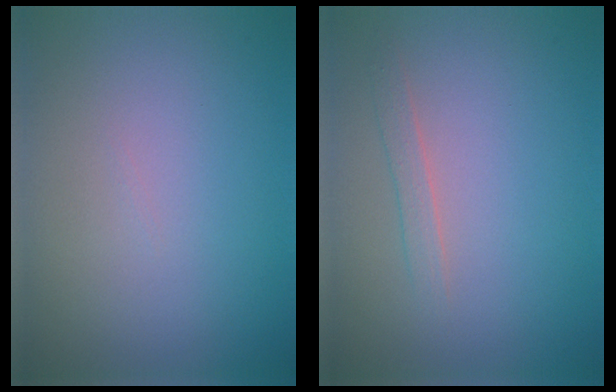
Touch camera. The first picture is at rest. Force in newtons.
{"total": 1.2, "press": 1.2, "slide": 0.1}